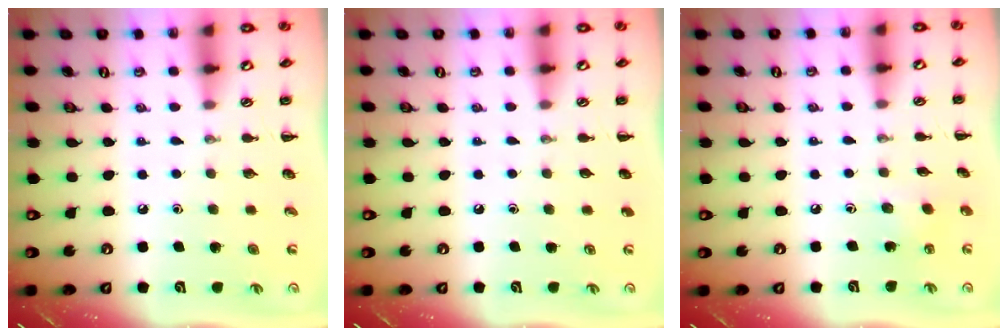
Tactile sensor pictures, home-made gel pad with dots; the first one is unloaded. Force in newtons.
{"total": 0.0}
{"total": 2.4, "press": 2.3, "slide": 0.7}